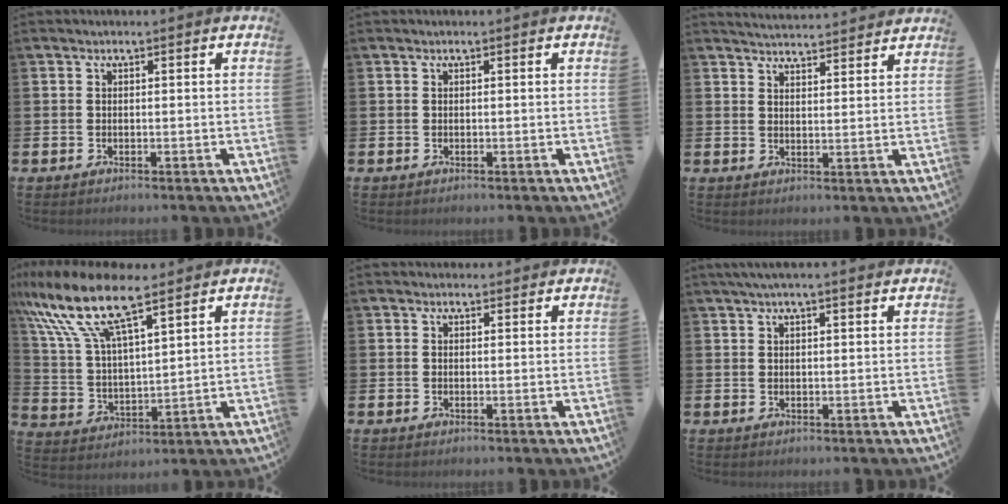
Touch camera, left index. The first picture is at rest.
{"total": 0.0}
{"total": 4.1, "force": [4.1, 0.1, 0.1], "torque": [-0.006, -0.029, 0.073]}
{"total": 11.7, "force": [9.2, 3.2, 6.5], "torque": [-0.164, -0.037, 0.162]}
{"total": 1.1, "force": [0.9, 0.5, 0.2], "torque": [0.015, -0.001, 0.012]}
{"total": 2.5, "force": [2.1, 0.2, 1.4], "torque": [-0.021, -0.004, 0.036]}